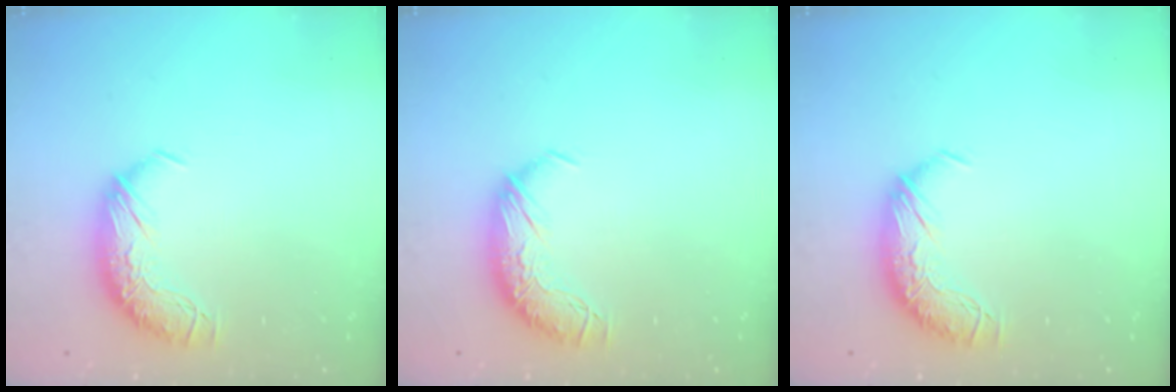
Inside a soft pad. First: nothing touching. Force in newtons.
{"total": 0.0}
{"total": 0.0}